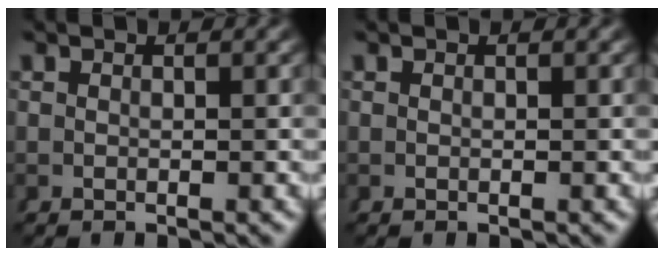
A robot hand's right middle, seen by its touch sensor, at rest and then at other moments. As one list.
[{"total": 0.0}]